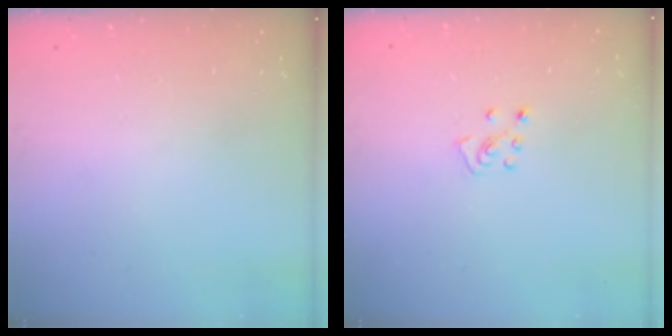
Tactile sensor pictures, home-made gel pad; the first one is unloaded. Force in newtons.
{"total": 5.0, "press": 5.0, "slide": 0.4}